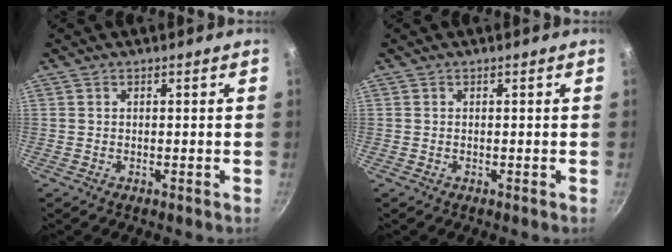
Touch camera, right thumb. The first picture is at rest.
{"total": 0.0}